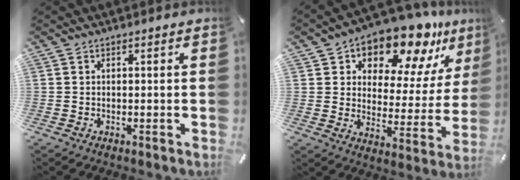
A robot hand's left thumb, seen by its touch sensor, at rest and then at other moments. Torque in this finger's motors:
{"motor_torque": [2.34, 2.34, 1.40, -1.37, 0.12]}